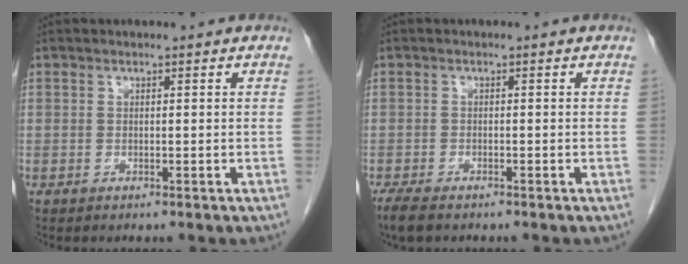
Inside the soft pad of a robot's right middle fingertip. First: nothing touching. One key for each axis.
{"total": 3.4, "fx": -2.6, "fy": 1.1, "fz": 1.9, "tx": -0.043, "ty": -0.010, "tz": -0.040}